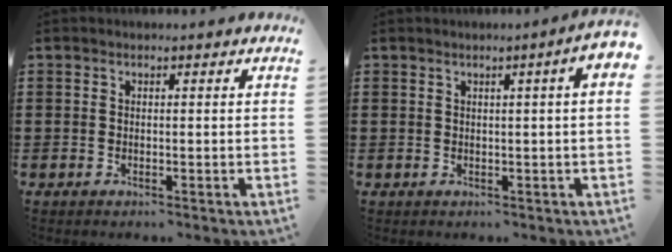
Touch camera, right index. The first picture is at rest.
{"total": 2.2, "force": [0.3, -0.2, 2.2], "torque": [-0.037, -0.003, 0.005]}